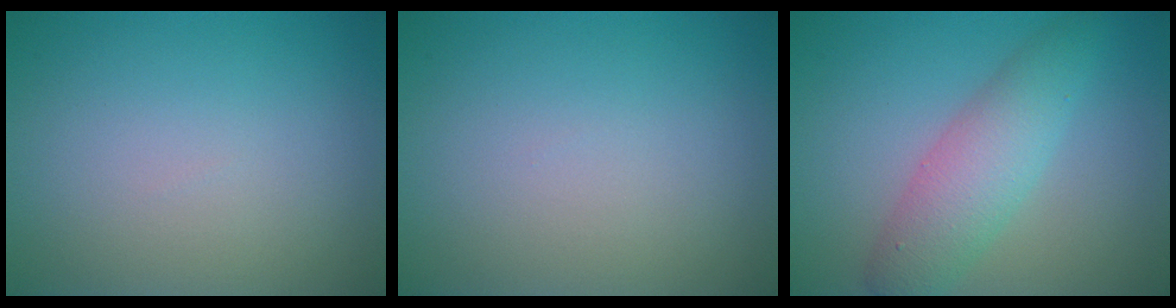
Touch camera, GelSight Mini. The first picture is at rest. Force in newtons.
{"total": 0.0}
{"total": 4.7, "press": 4.7, "slide": 0.1}